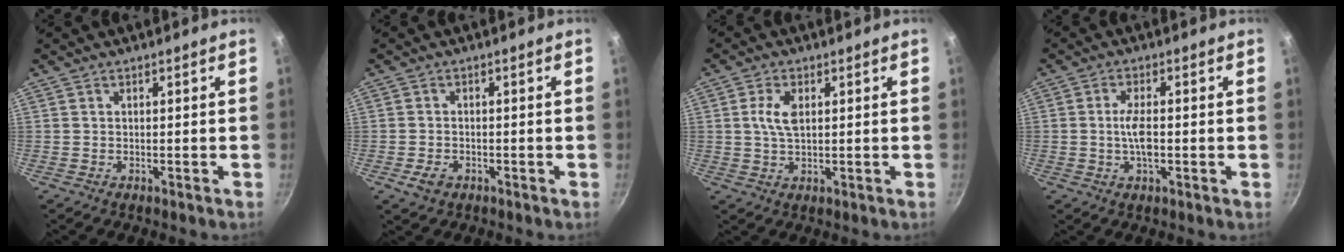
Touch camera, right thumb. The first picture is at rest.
{"total": 3.1, "force": [-1.4, 2.1, 1.7], "torque": [-0.031, 0.010, -0.025]}
{"total": 4.9, "force": [1.1, 2.7, 4.0], "torque": [-0.074, 0.000, 0.020]}
{"total": 4.9, "force": [-0.5, 1.7, 4.5], "torque": [-0.085, 0.002, -0.014]}